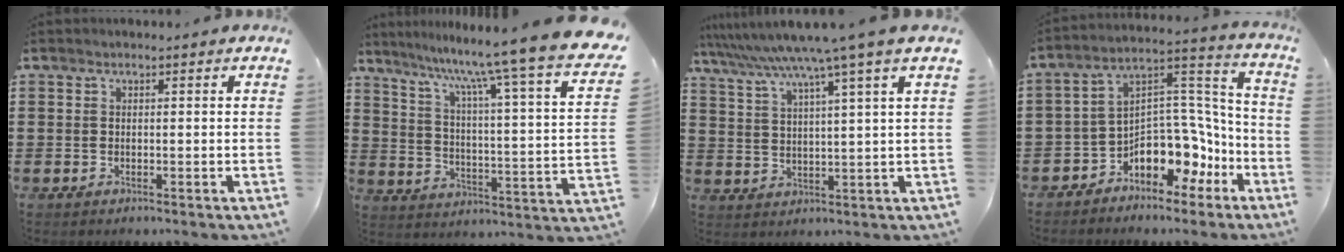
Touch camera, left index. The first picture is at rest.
{"total": 10.0, "force": [8.3, -1.9, 5.3], "torque": [-0.114, -0.076, 0.122]}
{"total": 6.9, "force": [5.1, -1.0, 4.4], "torque": [-0.105, -0.033, 0.081]}
{"total": 7.4, "force": [-5.1, 4.9, 2.3], "torque": [-0.045, -0.008, -0.095]}